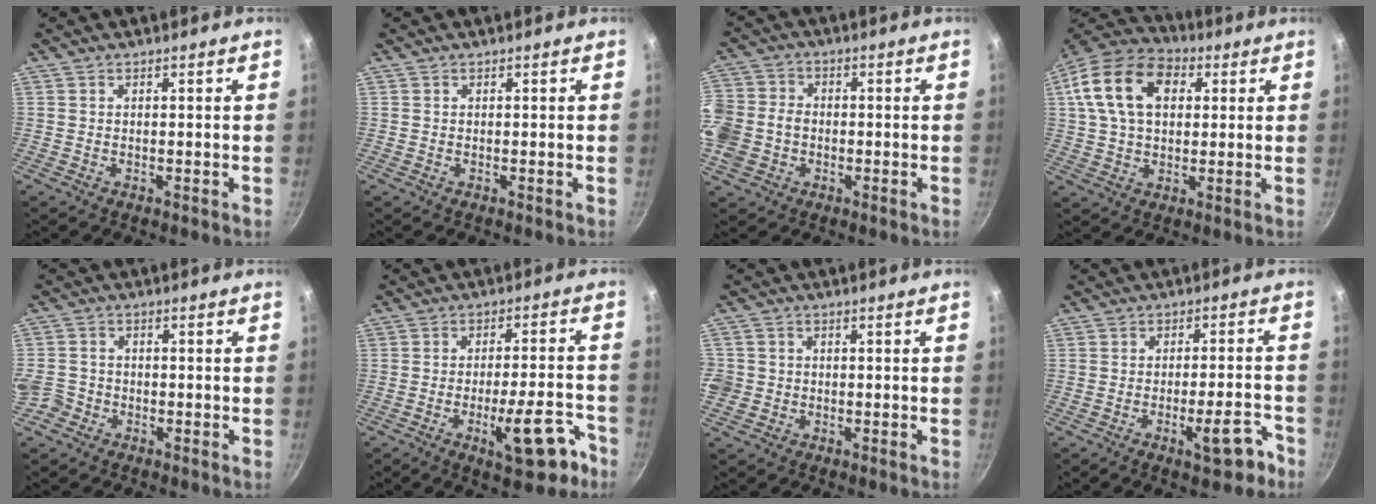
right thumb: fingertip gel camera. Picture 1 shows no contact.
{"total": 0.0}
{"total": 14.3, "force": [-2.8, 11.7, 7.7], "torque": [-0.176, 0.035, -0.060]}
{"total": 16.8, "force": [4.5, 11.2, 11.6], "torque": [-0.194, 0.019, 0.066]}
{"total": 4.8, "force": [-2.6, 3.8, 1.4], "torque": [-0.020, 0.029, -0.052]}
{"total": 11.9, "force": [-5.7, 4.1, 9.6], "torque": [-0.111, 0.038, -0.072]}
{"total": 4.5, "force": [-1.0, 4.1, 1.3], "torque": [-0.019, 0.015, -0.019]}
{"total": 7.8, "force": [-4.2, 2.5, 6.1], "torque": [-0.067, 0.032, -0.049]}